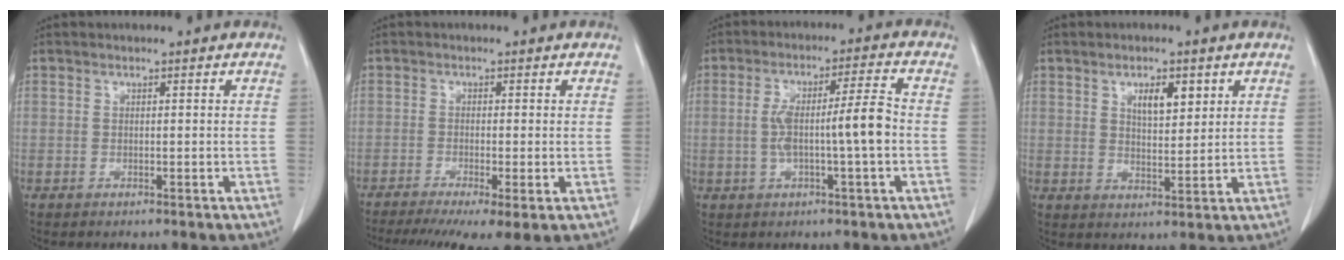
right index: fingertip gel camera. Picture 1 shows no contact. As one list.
[{"total": 9.7, "force": [-6.5, 1.6, 7.1], "torque": [-0.113, -0.018, -0.104]}, {"total": 8.1, "force": [-1.0, 0.1, 8.0], "torque": [-0.148, 0.017, -0.016]}, {"total": 5.0, "force": [2.4, 1.9, 3.9], "torque": [-0.067, -0.001, 0.043]}]